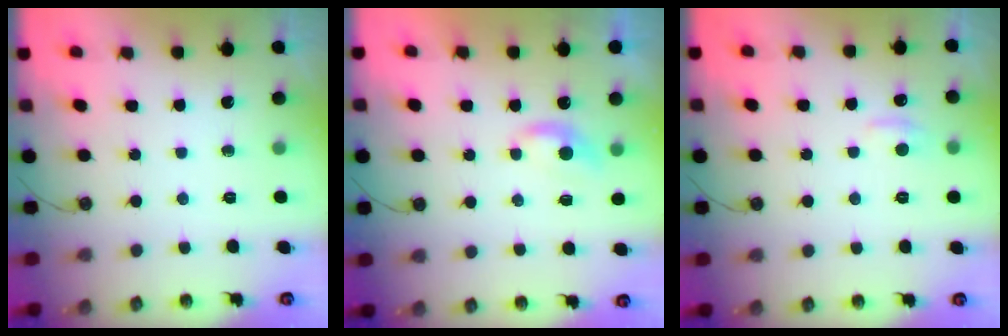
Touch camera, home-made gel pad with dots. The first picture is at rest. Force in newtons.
{"total": 0.9, "press": 0.8, "slide": 0.5}
{"total": 1.1, "press": 0.8, "slide": 0.7}